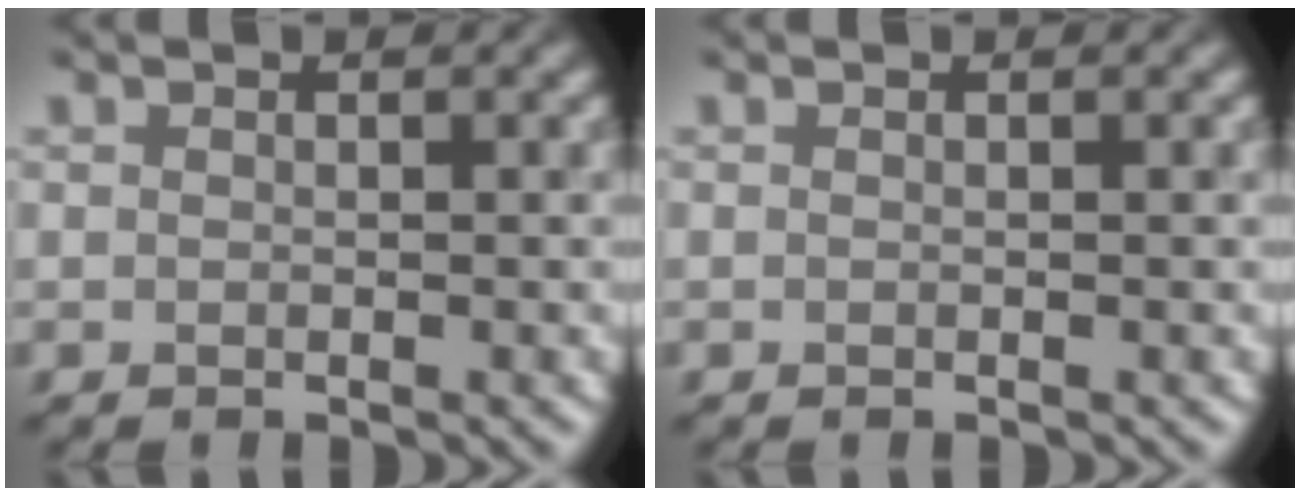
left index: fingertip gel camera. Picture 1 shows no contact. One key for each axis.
{"total": 0.0}